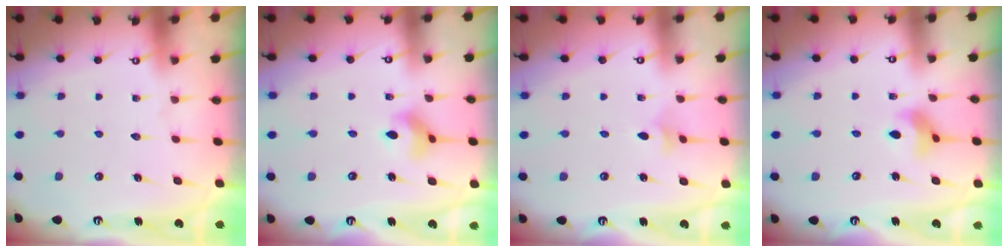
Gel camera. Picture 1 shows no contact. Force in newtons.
{"total": 5.9, "press": 5.7, "slide": 1.5}
{"total": 2.3, "press": 2.3, "slide": 0.5}
{"total": 5.7, "press": 5.7, "slide": 0.6}